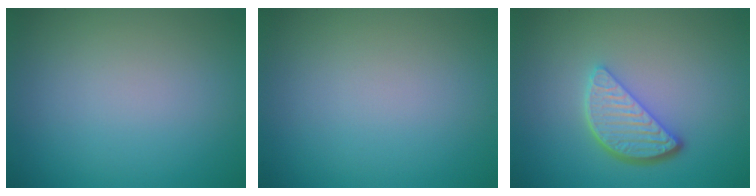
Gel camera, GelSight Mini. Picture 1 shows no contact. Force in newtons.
{"total": 0.0}
{"total": 3.9, "press": 3.2, "slide": 2.3}